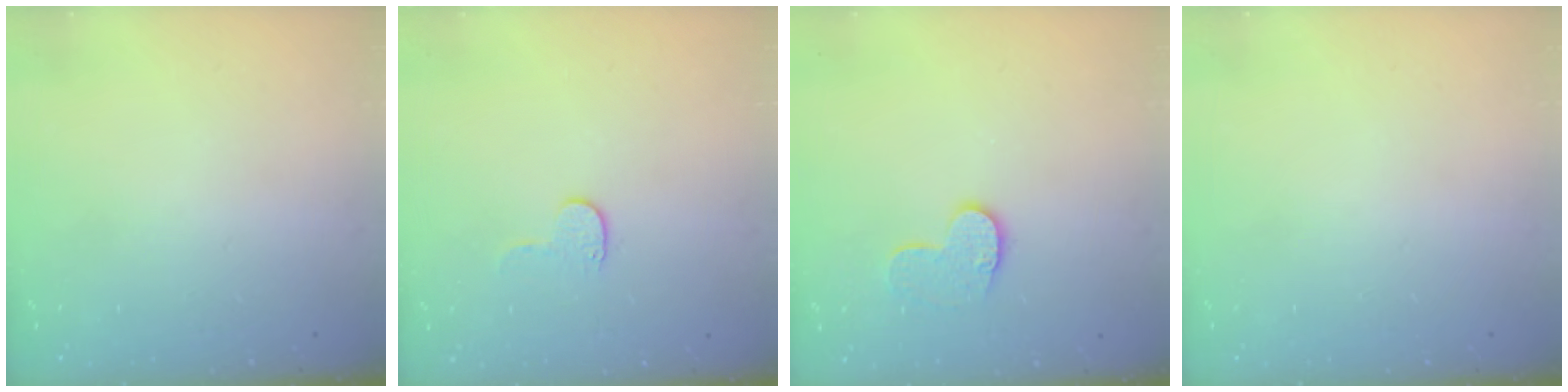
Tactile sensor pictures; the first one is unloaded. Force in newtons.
{"total": 4.7, "press": 4.7, "slide": 0.5}
{"total": 9.1, "press": 9.0, "slide": 0.6}
{"total": 0.0}